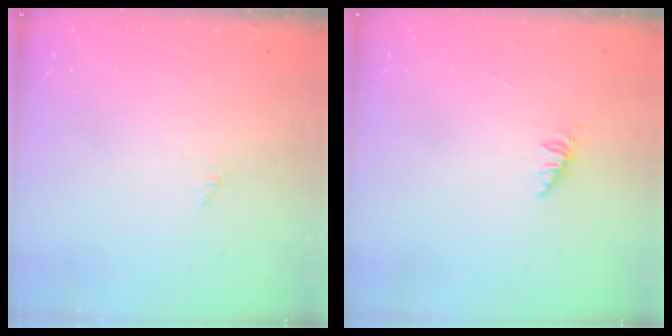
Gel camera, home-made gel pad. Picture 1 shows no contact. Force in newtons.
{"total": 1.1, "press": 1.0, "slide": 0.3}